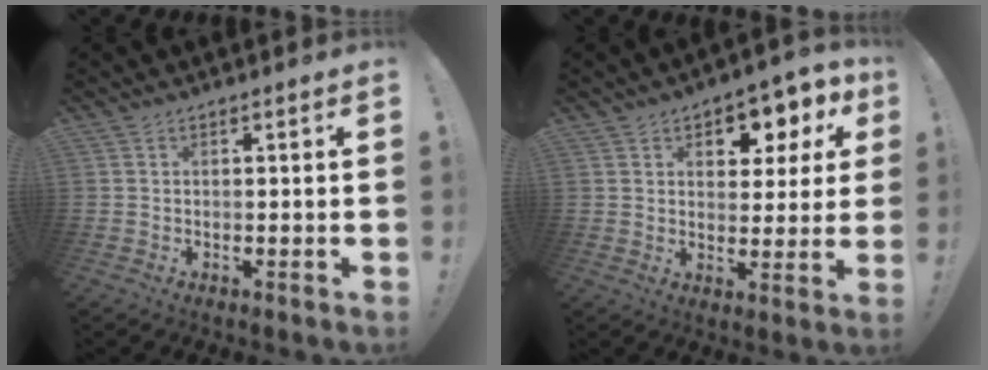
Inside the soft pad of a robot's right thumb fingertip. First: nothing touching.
{"total": 7.4, "force": [4.0, 5.1, 3.6], "torque": [-0.033, -0.033, 0.071]}